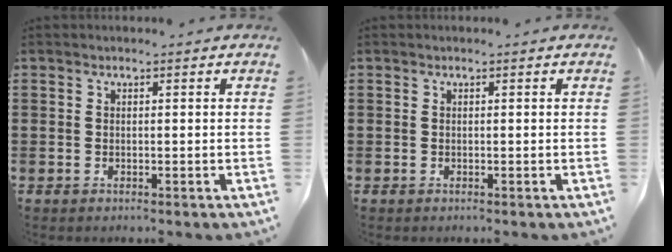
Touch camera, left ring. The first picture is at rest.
{"total": 0.0}